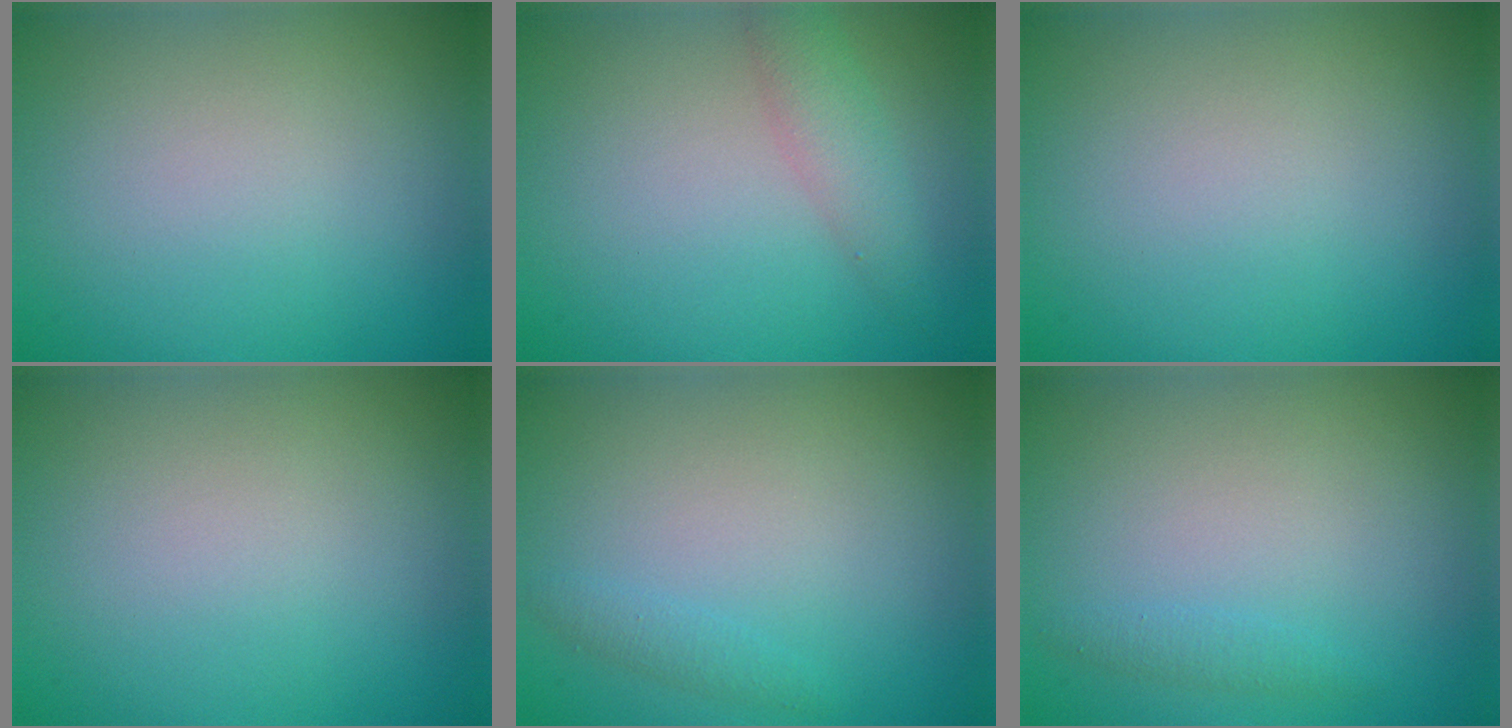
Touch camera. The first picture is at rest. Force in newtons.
{"total": 2.5, "press": 2.5, "slide": 0.1}
{"total": 0.0}
{"total": 0.0}
{"total": 0.9, "press": 0.9, "slide": 0.1}
{"total": 0.9, "press": 0.9, "slide": 0.0}